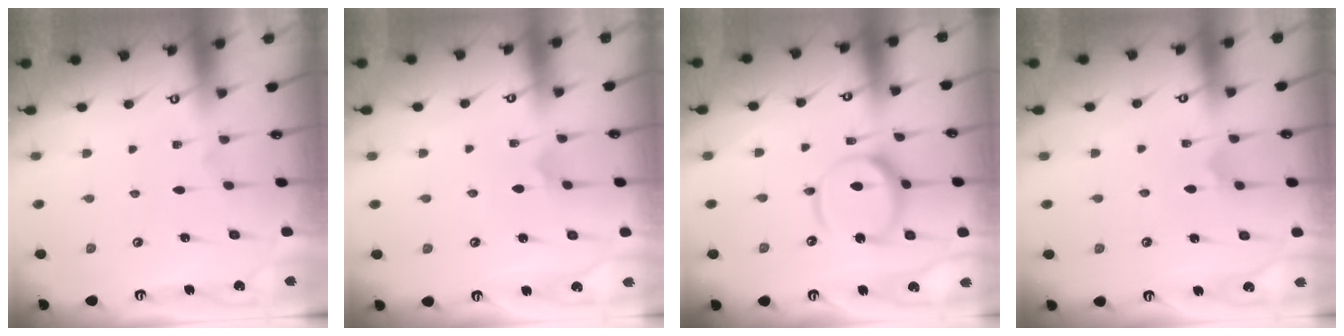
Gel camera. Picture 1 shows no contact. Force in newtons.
{"total": 2.9, "press": 2.9, "slide": 0.2}
{"total": 14.4, "press": 14.3, "slide": 1.4}
{"total": 3.6, "press": 3.5, "slide": 0.4}